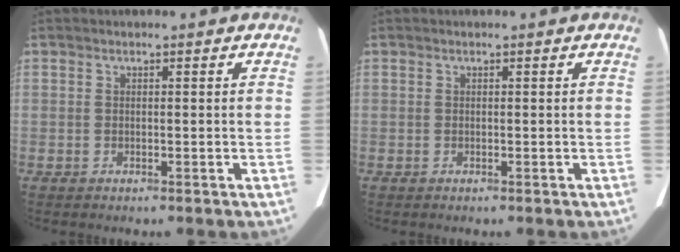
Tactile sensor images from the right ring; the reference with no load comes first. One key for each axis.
{"total": 0.0}